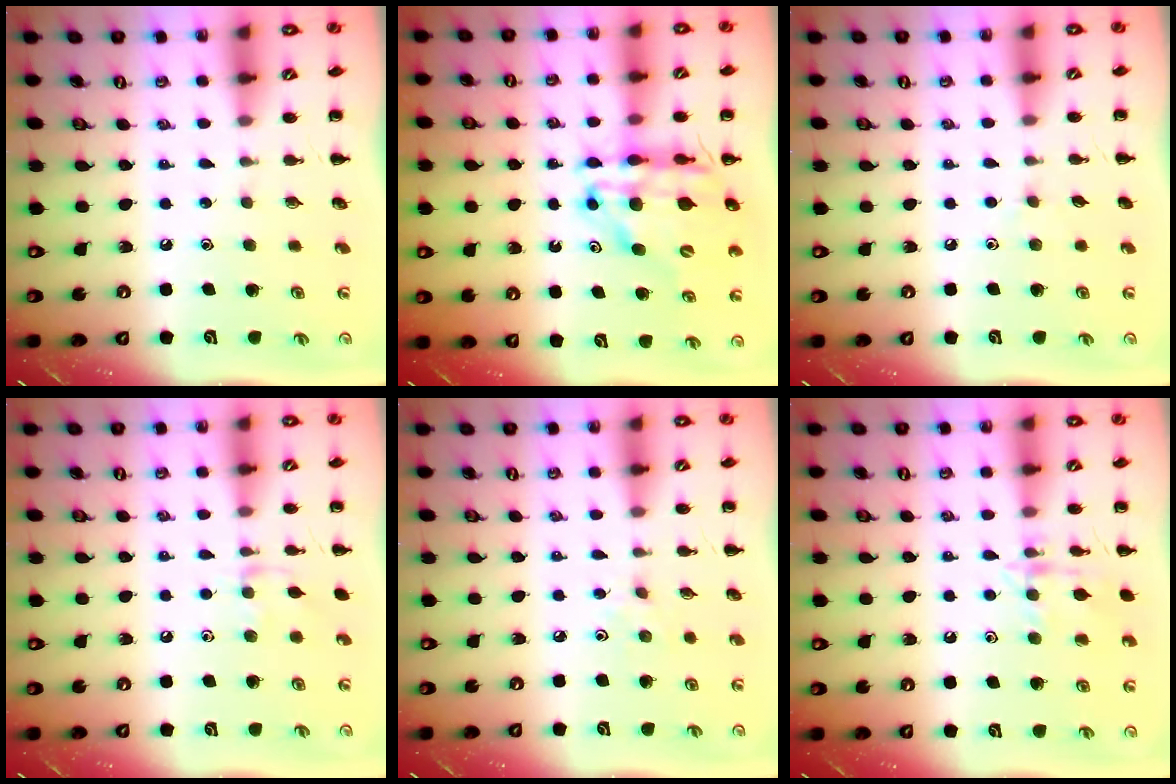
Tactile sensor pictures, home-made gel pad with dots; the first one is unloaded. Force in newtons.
{"total": 15.0, "press": 14.4, "slide": 4.1}
{"total": 4.0, "press": 3.7, "slide": 1.5}
{"total": 4.7, "press": 4.5, "slide": 1.2}
{"total": 2.7, "press": 2.5, "slide": 0.9}
{"total": 11.7, "press": 11.7, "slide": 0.8}